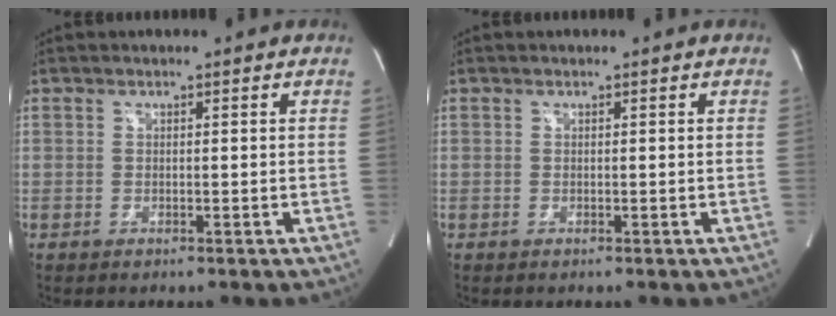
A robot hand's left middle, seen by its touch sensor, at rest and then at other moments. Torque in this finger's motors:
{"motor_torque": [-0.04, 0.00, 0.02, 0.00]}